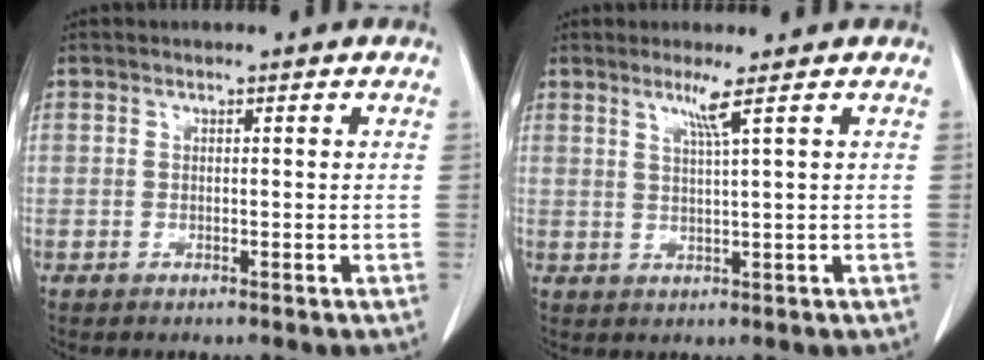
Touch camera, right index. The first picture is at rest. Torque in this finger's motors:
{"motor_torque": [0.31, 0.21, 0.05, 0.03]}